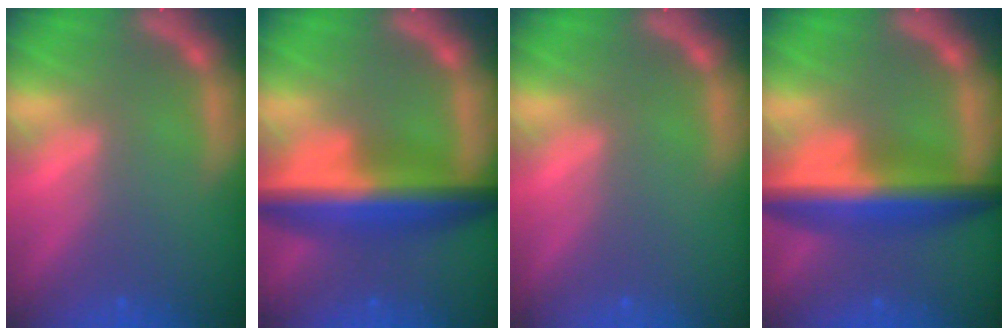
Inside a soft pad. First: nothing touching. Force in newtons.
{"total": 9.0}
{"total": 0.0}
{"total": 8.0}